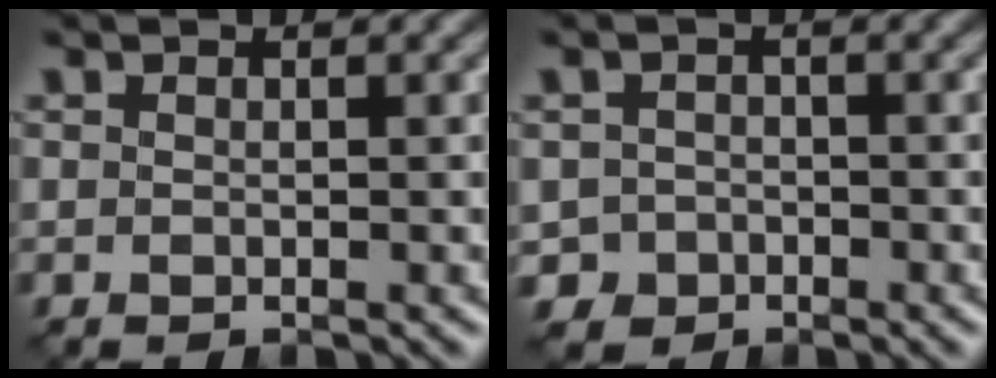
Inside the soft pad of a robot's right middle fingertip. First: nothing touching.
{"total": 2.7, "force": [-1.7, 2.1, 0.4], "torque": [0.003, 0.005, -0.030]}